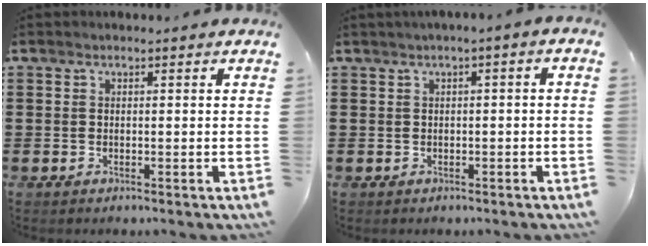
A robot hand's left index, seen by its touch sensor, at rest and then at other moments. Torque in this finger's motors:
{"motor_torque": [1.22, -0.91, -0.02, -0.19]}